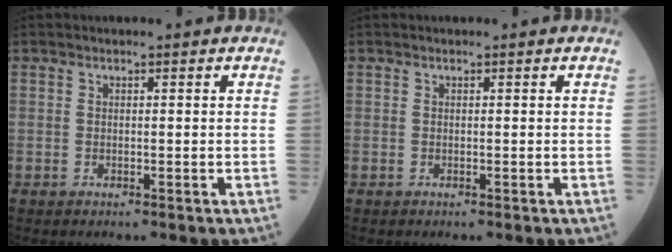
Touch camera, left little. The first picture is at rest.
{"total": 0.0}